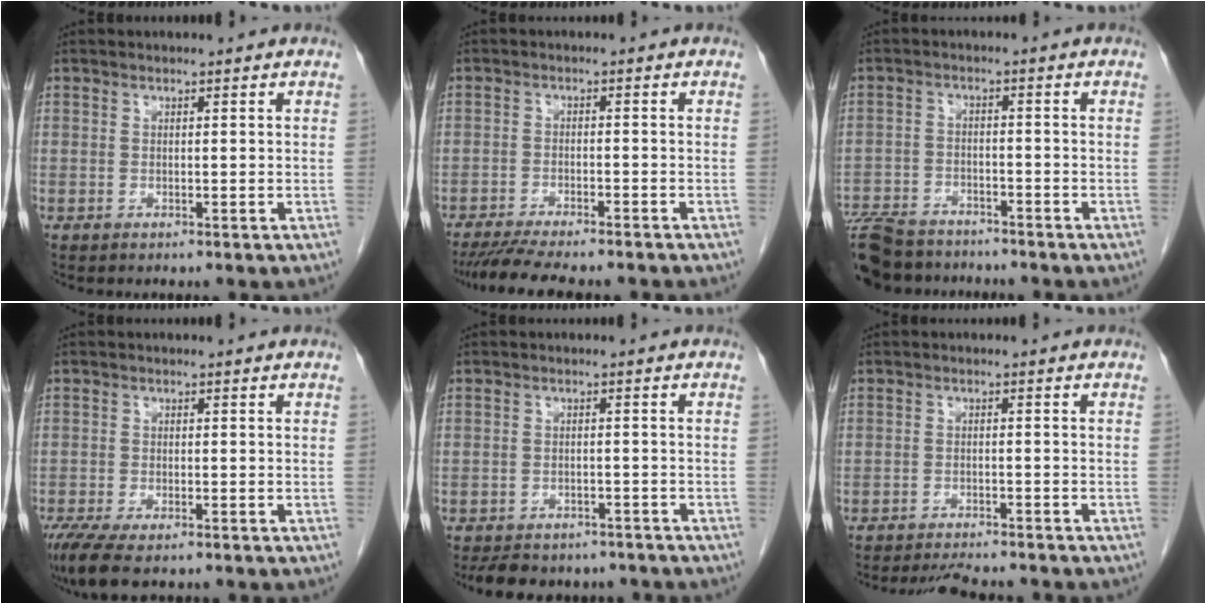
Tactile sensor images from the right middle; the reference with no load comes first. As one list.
[{"total": 10.5, "force": [-9.2, 1.2, 4.9], "torque": [-0.071, -0.014, -0.136]}, {"total": 13.6, "force": [-11.6, 4.9, 5.1], "torque": [-0.124, -0.011, -0.180]}, {"total": 7.6, "force": [-5.4, 2.3, 4.7], "torque": [-0.084, -0.018, -0.089]}, {"total": 9.1, "force": [-7.8, 4.0, 2.5], "torque": [-0.042, -0.002, -0.094]}, {"total": 6.4, "force": [-6.1, 0.5, 2.0], "torque": [-0.029, -0.014, -0.092]}]